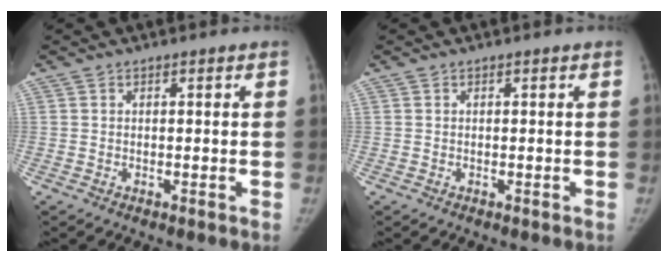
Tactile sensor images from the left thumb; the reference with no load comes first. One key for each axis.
{"total": 0.0}